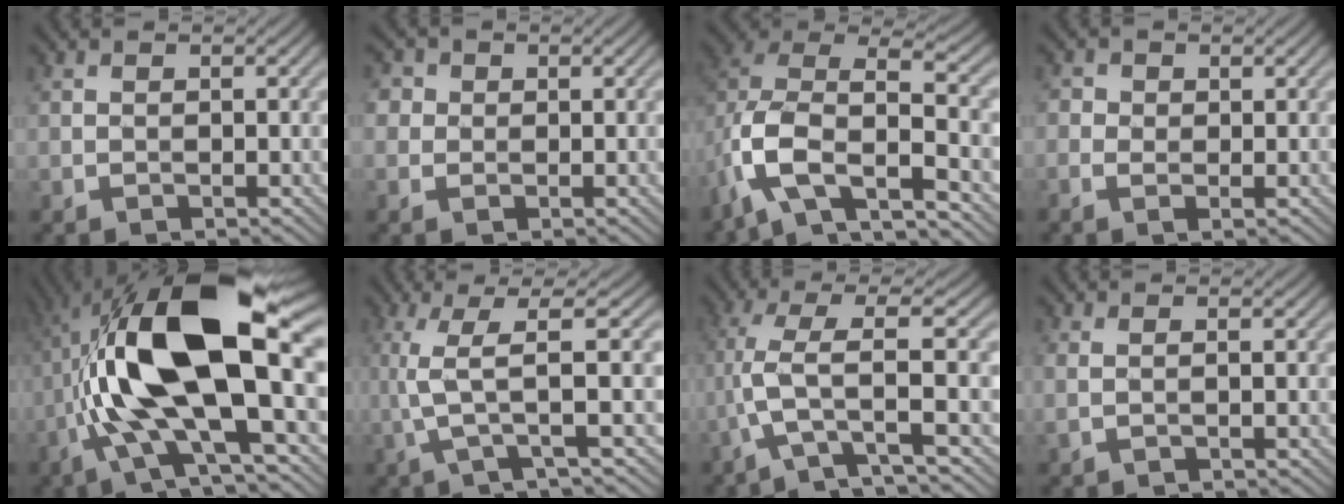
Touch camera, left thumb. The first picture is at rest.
{"total": 3.0, "force": [1.1, 2.7, 0.9], "torque": [-0.032, 0.002, 0.006]}
{"total": 11.3, "force": [-4.6, 5.9, 8.4], "torque": [-0.183, -0.015, -0.089]}
{"total": 2.2, "force": [0.1, 1.7, 1.2], "torque": [-0.031, 0.000, 0.000]}
{"total": 17.7, "force": [-0.2, 6.2, 16.6], "torque": [-0.317, 0.039, -0.016]}
{"total": 5.8, "force": [0.5, 0.5, 5.8], "torque": [-0.118, 0.019, 0.006]}
{"total": 5.1, "force": [-1.1, 0.2, 5.0], "torque": [-0.110, 0.021, -0.038]}
{"total": 1.0, "force": [0.2, 0.1, 1.0], "torque": [-0.029, 0.003, 0.004]}